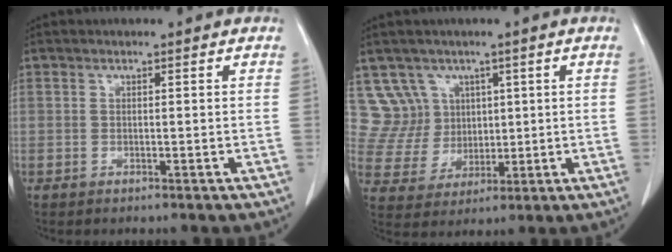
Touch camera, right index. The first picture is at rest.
{"total": 7.7, "force": [3.8, 6.7, -0.2], "torque": [0.004, 0.025, 0.085]}